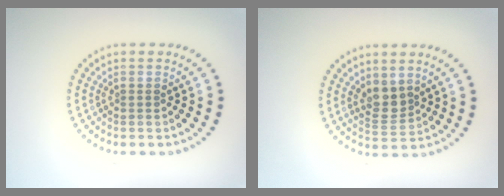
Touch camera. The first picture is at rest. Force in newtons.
{"total": 2.5, "press": 2.1, "slide": 1.4}